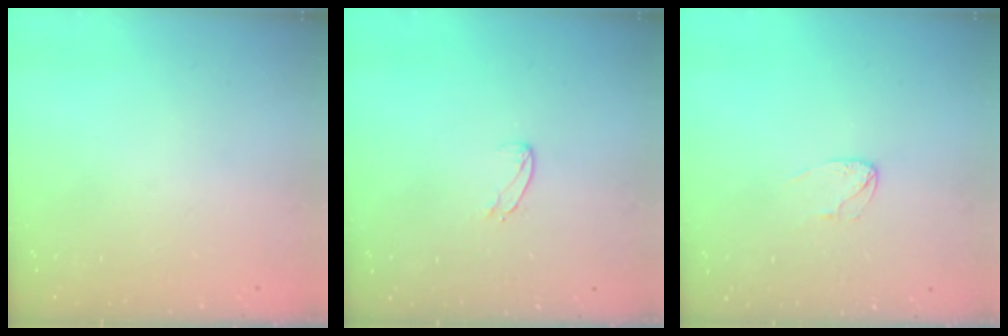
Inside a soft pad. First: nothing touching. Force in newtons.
{"total": 4.0, "press": 4.0, "slide": 0.2}
{"total": 3.9, "press": 3.9, "slide": 0.3}